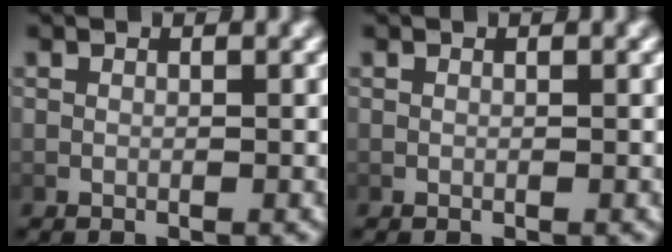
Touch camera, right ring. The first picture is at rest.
{"total": 0.0}